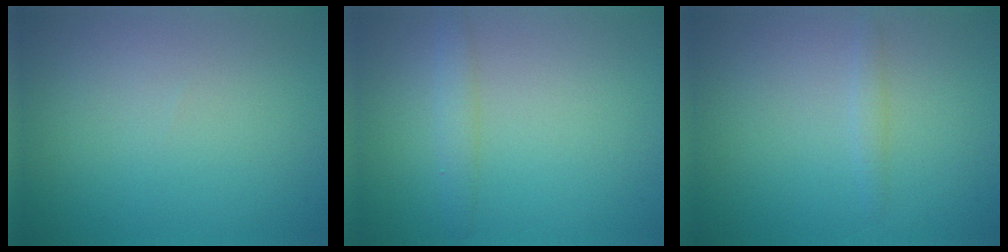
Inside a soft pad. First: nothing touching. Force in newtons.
{"total": 1.6, "press": 1.6, "slide": 0.0}
{"total": 0.9, "press": 0.9, "slide": 0.1}